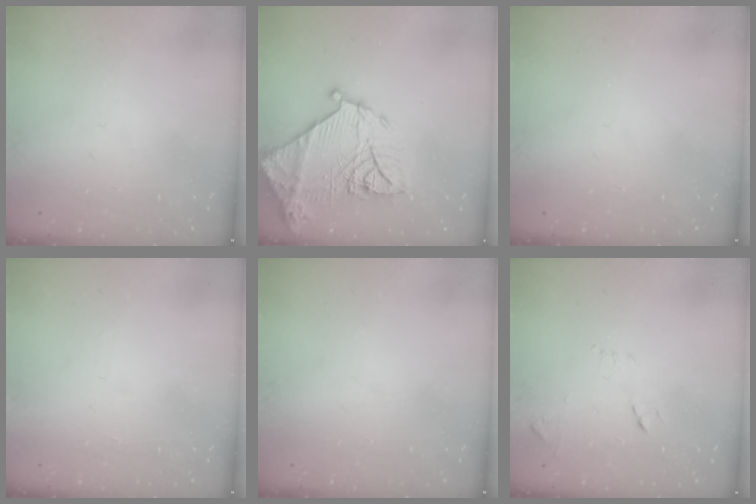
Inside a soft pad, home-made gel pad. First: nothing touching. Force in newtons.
{"total": 20.6, "press": 20.5, "slide": 1.8}
{"total": 0.0}
{"total": 1.7, "press": 1.7, "slide": 0.1}
{"total": 0.0}
{"total": 7.8, "press": 7.8, "slide": 0.6}